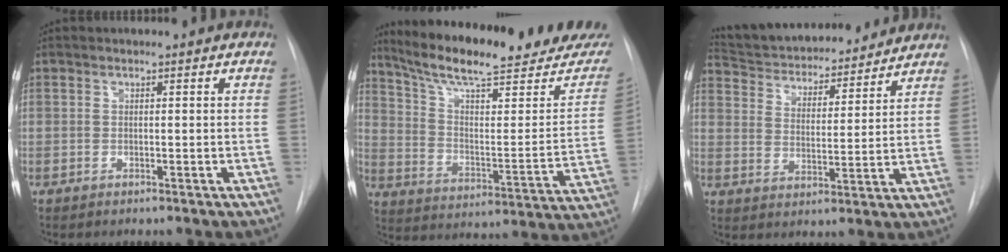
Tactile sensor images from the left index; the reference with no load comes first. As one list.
[{"total": 25.2, "force": [21.4, 3.6, 12.7], "torque": [-0.194, -0.056, 0.297]}, {"total": 16.2, "force": [15.0, 3.8, 4.8], "torque": [-0.083, 0.017, 0.228]}]